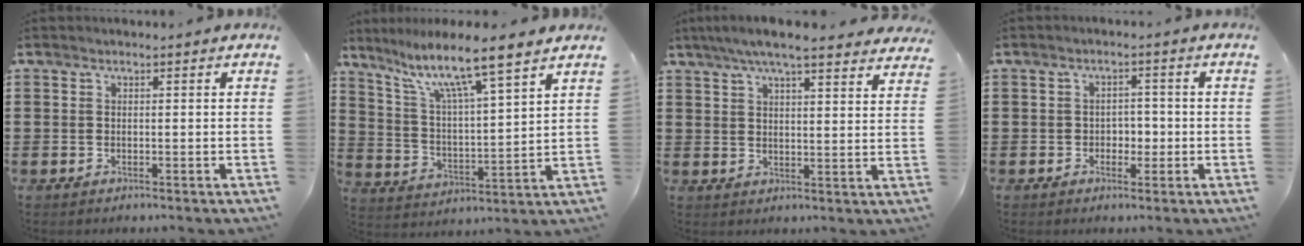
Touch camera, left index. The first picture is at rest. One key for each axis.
{"total": 8.9, "fx": 6.9, "fy": 0.2, "fz": 5.6, "tx": -0.134, "ty": -0.043, "tz": 0.111}
{"total": 6.6, "fx": 5.6, "fy": 0.5, "fz": 3.4, "tx": -0.081, "ty": -0.015, "tz": 0.100}
{"total": 2.4, "fx": -0.7, "fy": 2.0, "fz": 1.2, "tx": -0.022, "ty": 0.001, "tz": -0.022}